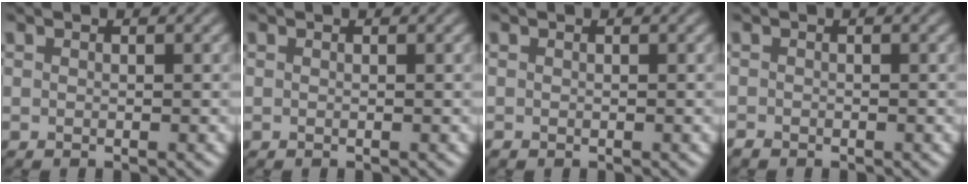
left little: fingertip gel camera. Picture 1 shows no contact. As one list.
[{"total": 0.0}, {"total": 0.5, "force": [-0.2, 0.5, 0.1], "torque": [0.003, -0.005, -0.003]}, {"total": 0.8, "force": [-0.6, 0.6, 0.1], "torque": [0.001, -0.005, -0.011]}]